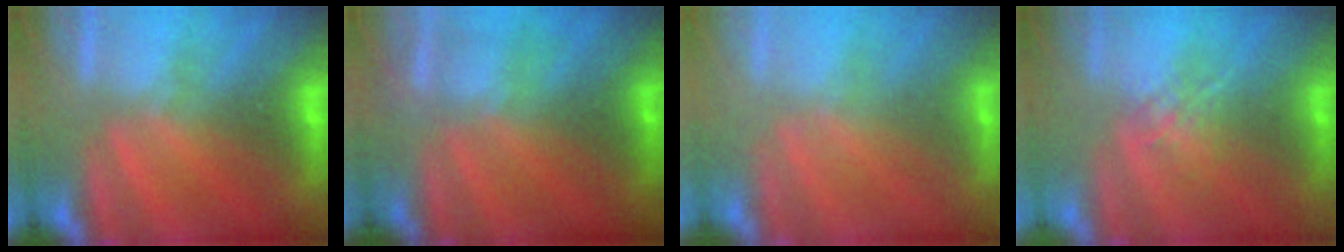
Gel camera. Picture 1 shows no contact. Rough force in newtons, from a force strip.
{"total": 2.8}
{"total": 1.8}
{"total": 1.9}